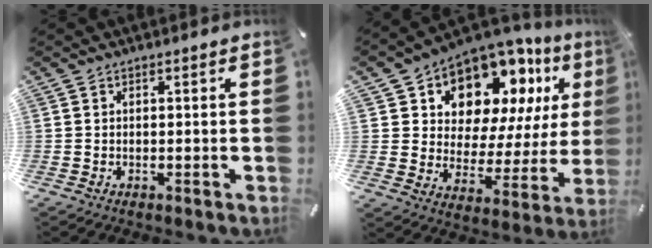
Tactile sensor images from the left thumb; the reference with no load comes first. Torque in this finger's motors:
{"motor_torque": [2.60, 2.41, 1.52, -1.25, 0.37]}